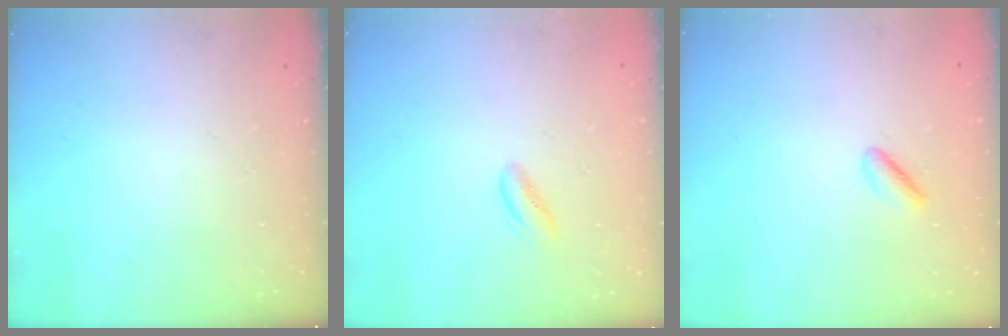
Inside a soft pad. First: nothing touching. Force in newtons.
{"total": 2.4, "press": 2.4, "slide": 0.2}
{"total": 2.0, "press": 1.7, "slide": 1.1}